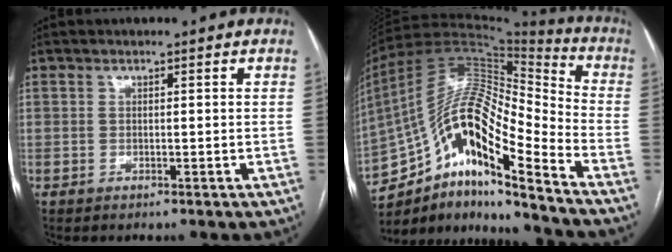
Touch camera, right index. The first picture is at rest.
{"total": 18.8, "force": [-10.6, 3.8, 15.0], "torque": [-0.290, 0.038, -0.184]}